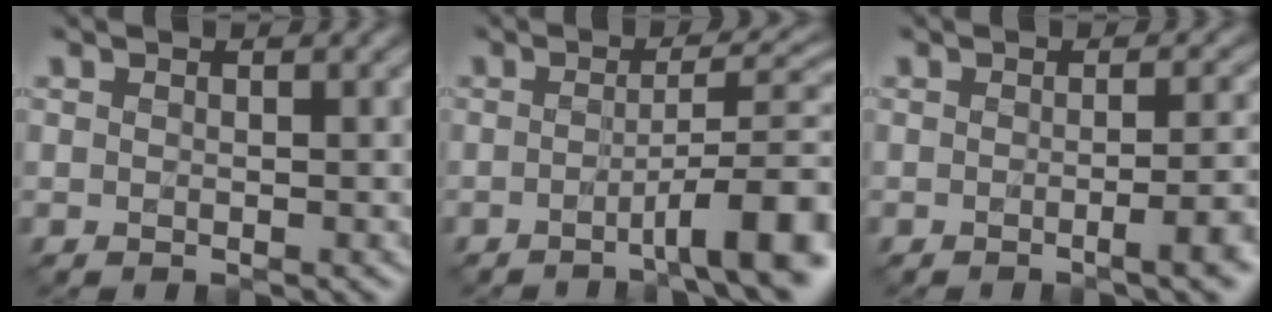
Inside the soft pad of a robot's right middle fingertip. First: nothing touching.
{"total": 7.6, "force": [-2.8, 1.3, 6.9], "torque": [-0.087, 0.012, -0.050]}
{"total": 3.7, "force": [-1.2, 0.9, 3.4], "torque": [-0.038, 0.001, -0.020]}